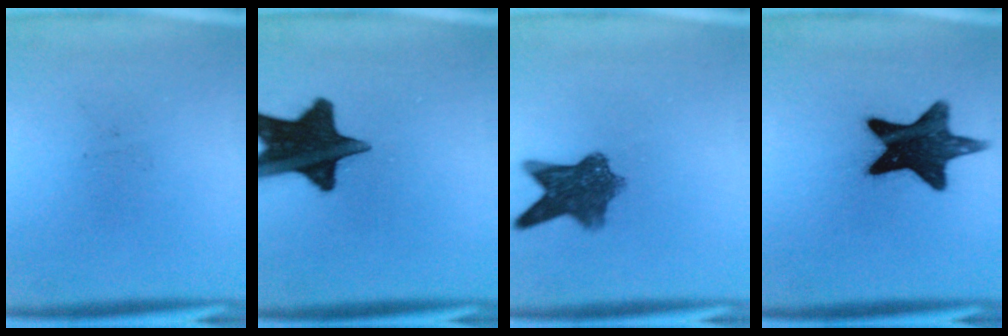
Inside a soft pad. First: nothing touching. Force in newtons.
{"total": 16.1}
{"total": 8.1}
{"total": 15.3}